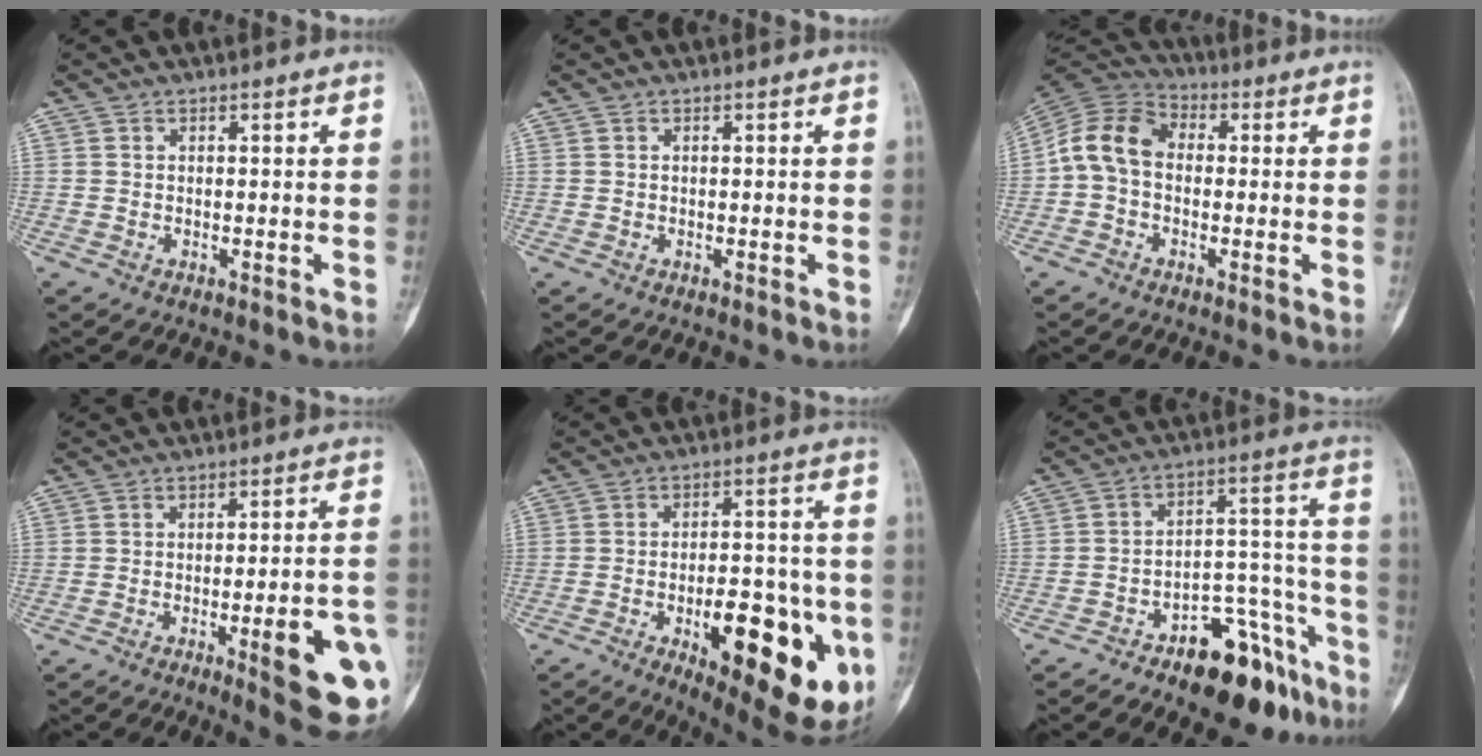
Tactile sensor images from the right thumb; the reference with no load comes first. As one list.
[{"total": 0.0}, {"total": 9.9, "force": [-0.2, 7.4, 6.7], "torque": [-0.115, 0.029, -0.021]}, {"total": 15.4, "force": [-5.0, 3.2, 14.1], "torque": [-0.153, 0.014, -0.056]}, {"total": 20.9, "force": [-6.3, 8.8, 17.9], "torque": [-0.188, 0.006, -0.066]}, {"total": 16.4, "force": [-10.6, 7.4, 10.1], "torque": [-0.098, 0.104, -0.158]}]